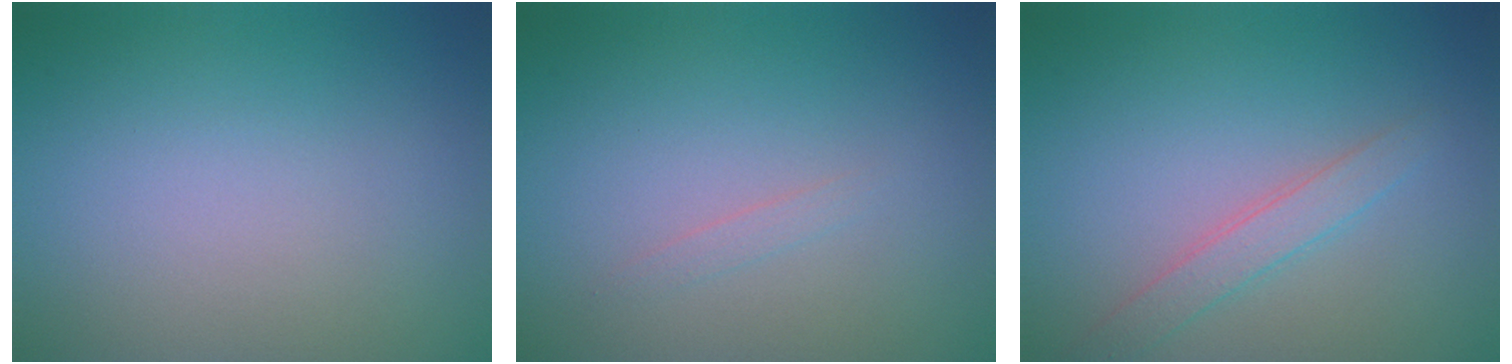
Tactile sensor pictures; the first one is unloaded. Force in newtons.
{"total": 0.6, "press": 0.6, "slide": 0.0}
{"total": 2.0, "press": 2.0, "slide": 0.1}